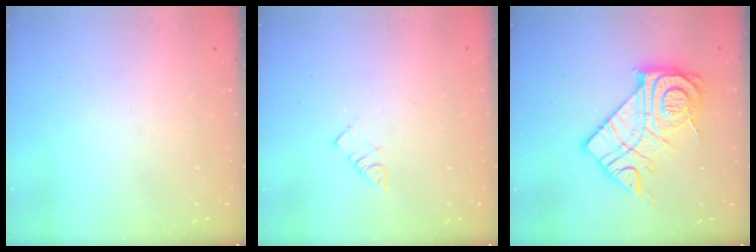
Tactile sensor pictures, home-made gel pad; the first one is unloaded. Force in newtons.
{"total": 2.9, "press": 2.9, "slide": 0.2}
{"total": 19.4, "press": 19.4, "slide": 1.6}